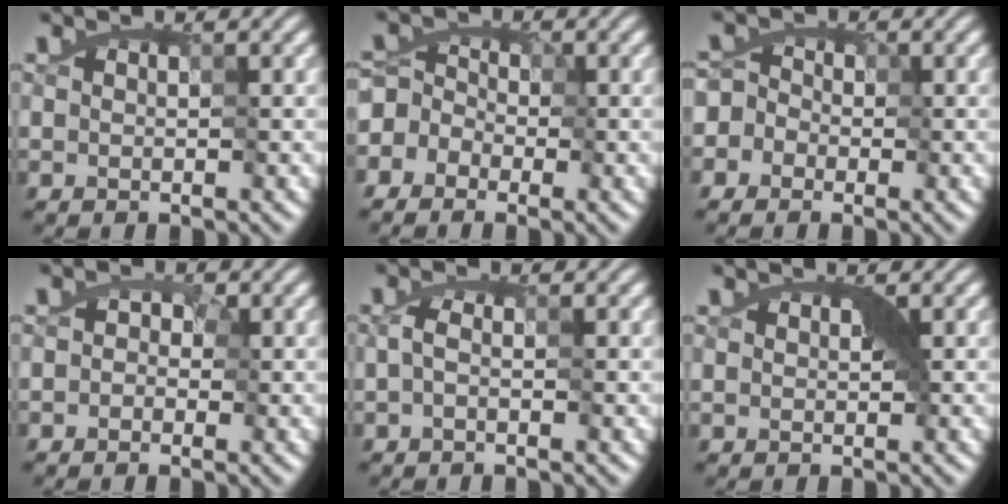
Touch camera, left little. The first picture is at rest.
{"total": 5.8, "force": [-3.6, 4.5, 0.6], "torque": [-0.011, 0.026, -0.095]}
{"total": 5.1, "force": [-1.9, 4.7, 1.0], "torque": [-0.004, 0.034, -0.066]}
{"total": 2.2, "force": [-0.4, 2.0, 1.0], "torque": [-0.004, 0.016, -0.021]}
{"total": 1.3, "force": [-0.9, 0.5, 0.8], "torque": [-0.019, -0.002, -0.009]}
{"total": 1.1, "force": [0.1, 0.5, 1.0], "torque": [-0.012, 0.007, -0.004]}